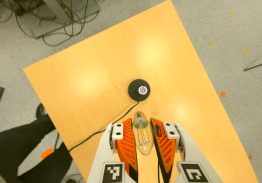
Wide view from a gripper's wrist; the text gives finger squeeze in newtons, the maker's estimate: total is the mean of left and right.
{"total": 20.9, "left": 22.7, "right": 19.1}